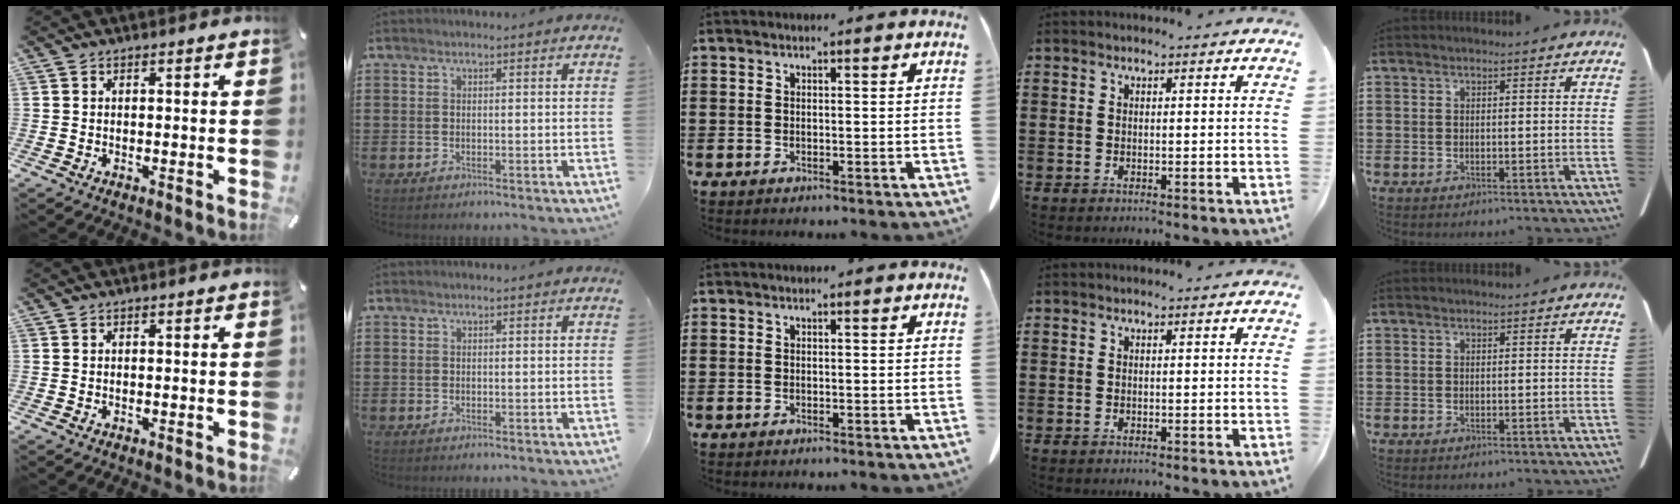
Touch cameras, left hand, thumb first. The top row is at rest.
{}